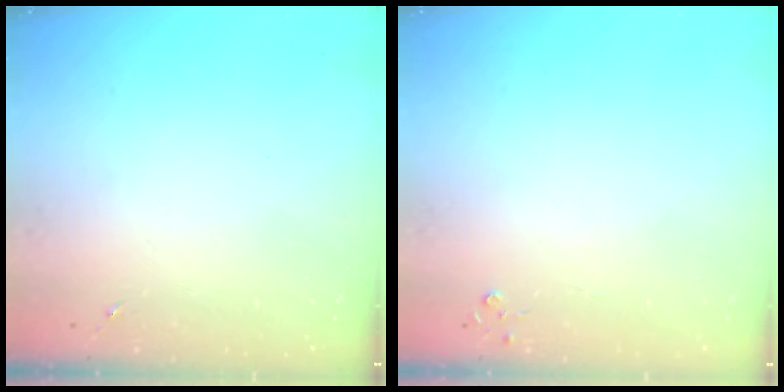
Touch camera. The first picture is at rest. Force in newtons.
{"total": 2.8, "press": 2.8, "slide": 0.3}